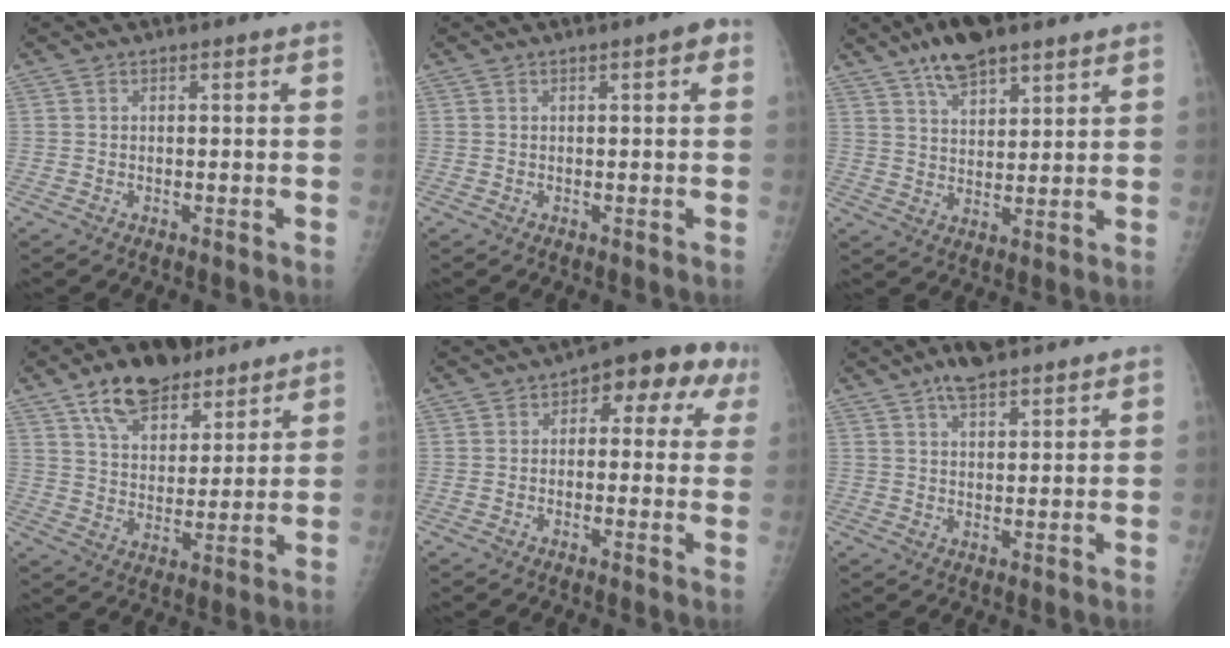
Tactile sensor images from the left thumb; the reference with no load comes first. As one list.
[{"total": 2.0, "force": [0.6, 0.7, 1.8], "torque": [-0.023, 0.003, 0.003]}, {"total": 9.7, "force": [6.9, 3.7, 5.7], "torque": [-0.080, -0.028, 0.123]}, {"total": 13.7, "force": [8.9, 7.6, 7.1], "torque": [-0.081, -0.037, 0.154]}, {"total": 9.8, "force": [3.5, 5.4, 7.4], "torque": [-0.043, 0.027, 0.033]}, {"total": 6.7, "force": [4.8, 2.5, 3.9], "torque": [-0.053, -0.014, 0.082]}]